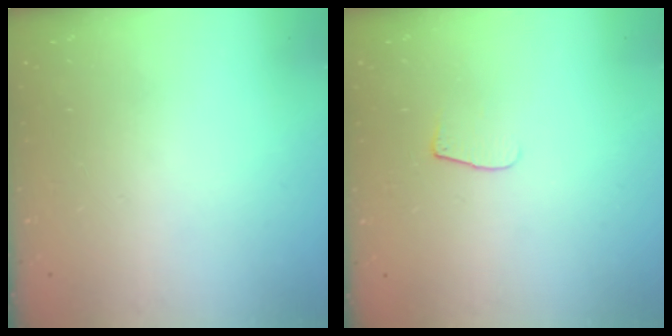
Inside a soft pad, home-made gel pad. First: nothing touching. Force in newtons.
{"total": 6.2, "press": 6.2, "slide": 0.7}